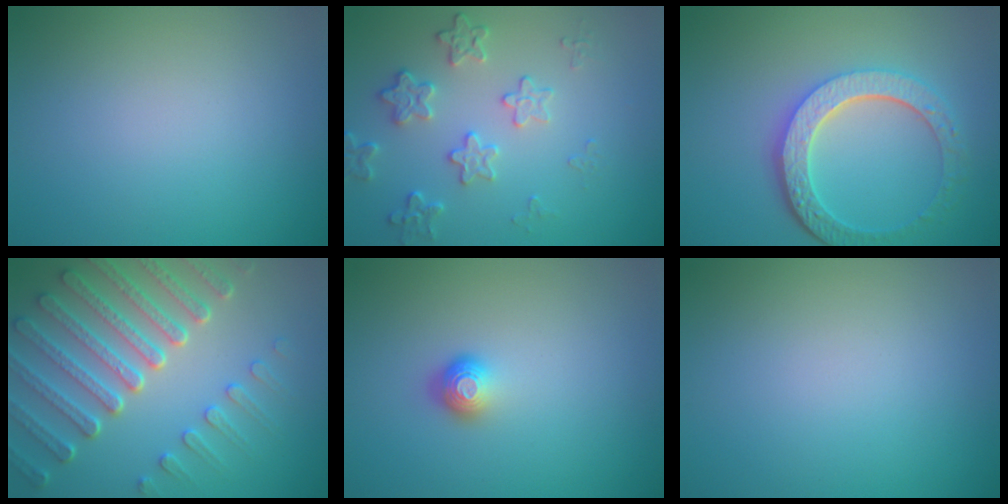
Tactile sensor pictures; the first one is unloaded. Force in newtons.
{"total": 2.9, "press": 2.3, "slide": 1.8}
{"total": 6.0, "press": 4.5, "slide": 4.0}
{"total": 7.3, "press": 5.6, "slide": 4.6}
{"total": 1.8, "press": 1.2, "slide": 1.2}
{"total": 0.0}